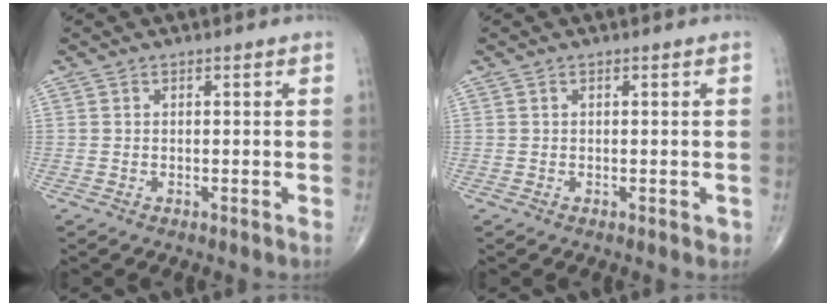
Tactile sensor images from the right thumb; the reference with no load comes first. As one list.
[{"total": 0.9, "force": [-0.1, 0.5, 0.7], "torque": [-0.008, 0.000, 0.000]}]